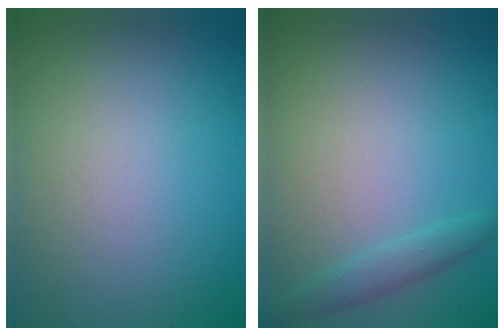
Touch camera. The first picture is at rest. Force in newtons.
{"total": 1.6, "press": 1.6, "slide": 0.1}